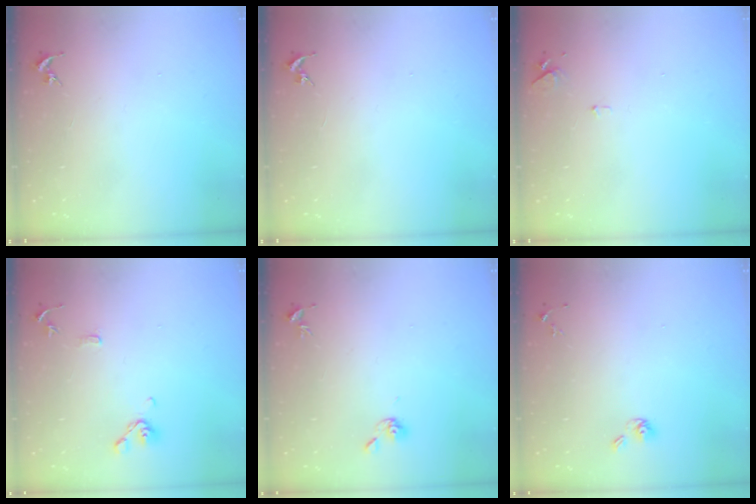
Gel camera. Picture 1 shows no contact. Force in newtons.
{"total": 0.0}
{"total": 5.6, "press": 5.5, "slide": 0.8}
{"total": 10.5, "press": 10.4, "slide": 1.9}
{"total": 5.6, "press": 5.6, "slide": 1.0}
{"total": 5.6, "press": 5.1, "slide": 2.3}